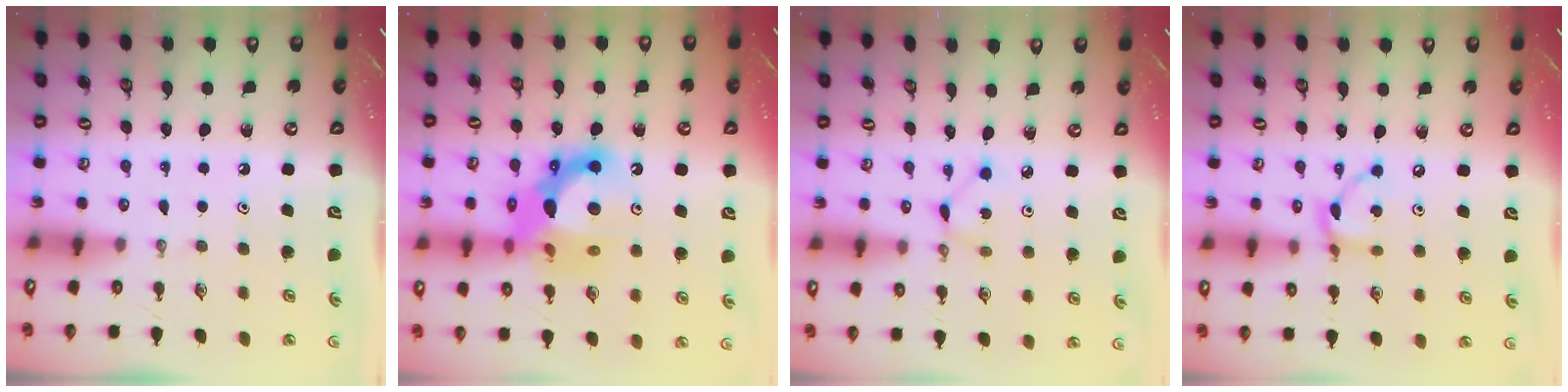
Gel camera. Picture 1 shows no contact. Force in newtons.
{"total": 15.8, "press": 15.8, "slide": 1.3}
{"total": 2.3, "press": 2.3, "slide": 0.2}
{"total": 8.6, "press": 8.6, "slide": 0.2}